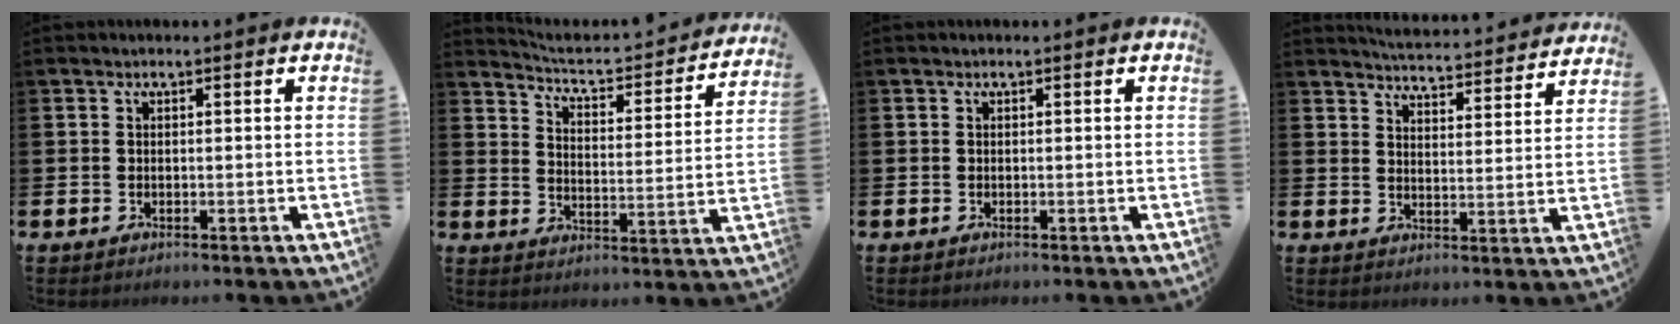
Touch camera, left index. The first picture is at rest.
{"total": 4.6, "force": [4.2, 1.0, 1.4], "torque": [-0.044, -0.042, 0.061]}
{"total": 0.0}
{"total": 5.2, "force": [5.1, 0.2, 0.3], "torque": [-0.016, -0.044, 0.088]}